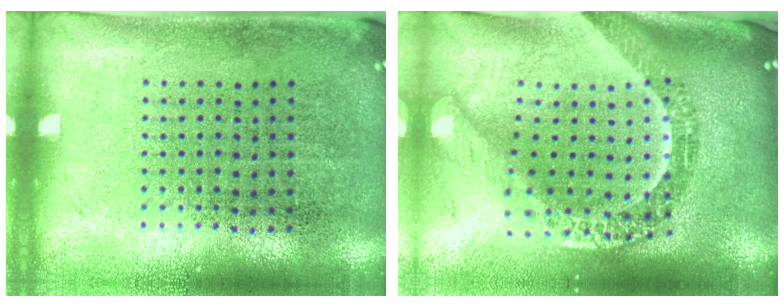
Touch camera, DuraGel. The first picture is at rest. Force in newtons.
{"total": 3.1, "press": 2.3, "slide": 2.0}